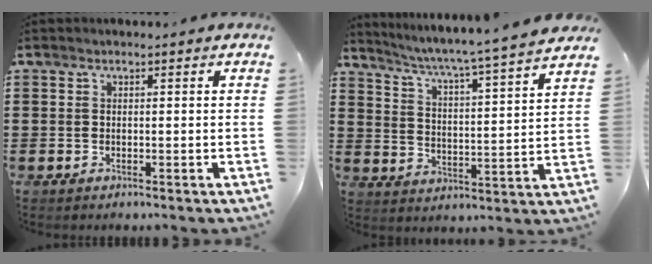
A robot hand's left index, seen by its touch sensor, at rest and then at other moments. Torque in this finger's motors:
{"motor_torque": [1.78, -0.35, 0.35, 0.04]}